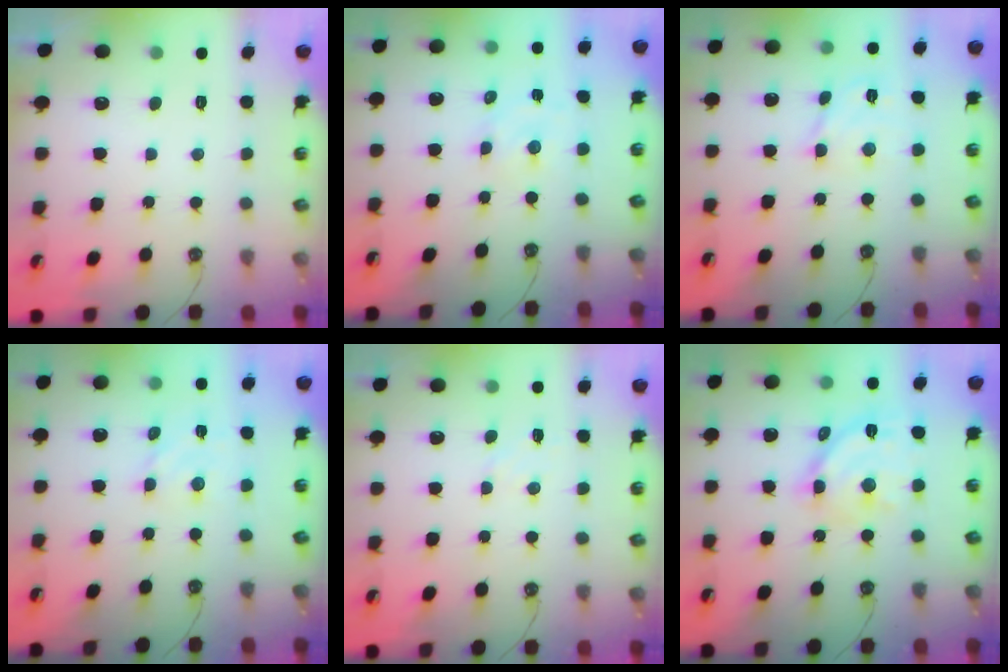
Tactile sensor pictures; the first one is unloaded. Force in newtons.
{"total": 2.1, "press": 2.1, "slide": 0.5}
{"total": 6.1, "press": 6.1, "slide": 0.3}
{"total": 2.8, "press": 2.8, "slide": 0.1}
{"total": 5.0, "press": 4.9, "slide": 0.6}
{"total": 13.0, "press": 13.0, "slide": 0.9}